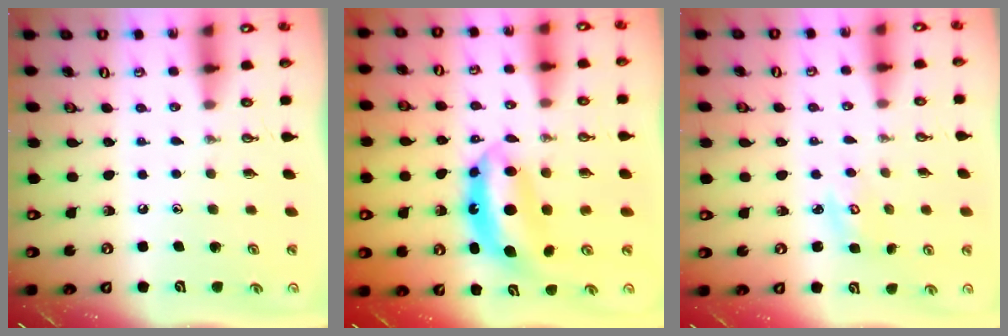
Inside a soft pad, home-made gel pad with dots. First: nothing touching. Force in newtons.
{"total": 7.7, "press": 7.6, "slide": 0.6}
{"total": 3.4, "press": 3.4, "slide": 0.4}